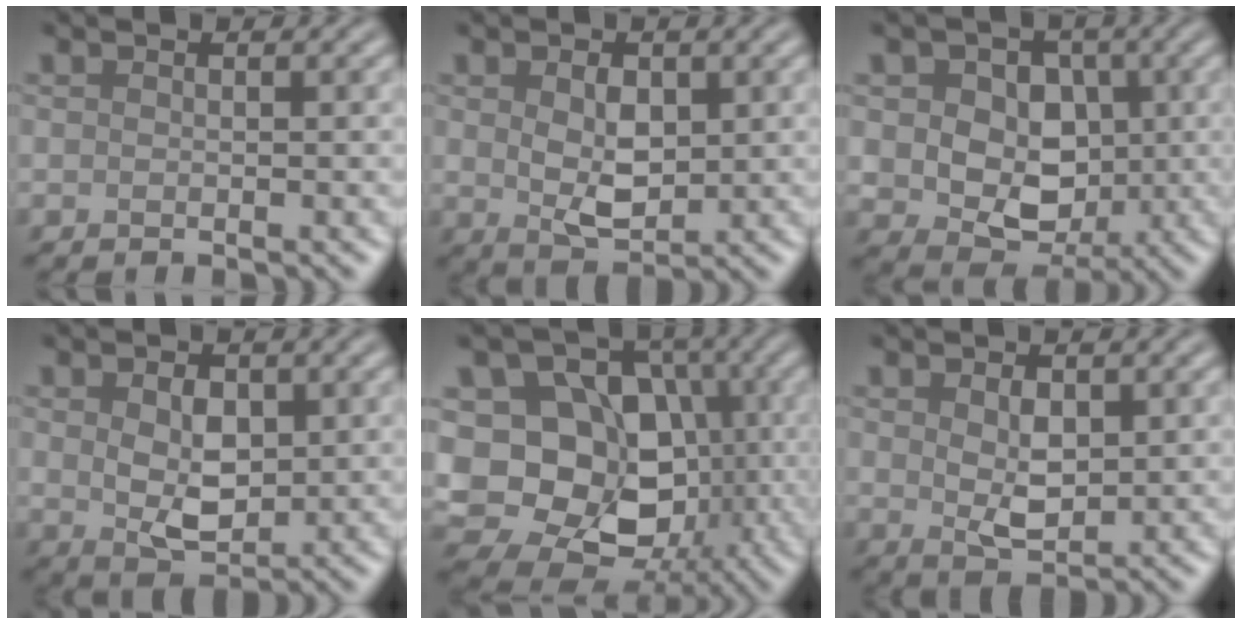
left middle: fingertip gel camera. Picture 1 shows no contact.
{"total": 4.1, "force": [0.5, 2.6, 3.2], "torque": [-0.060, -0.003, 0.015]}
{"total": 10.1, "force": [1.3, 8.2, 5.7], "torque": [-0.086, 0.023, 0.012]}
{"total": 4.6, "force": [0.4, 3.0, 3.5], "torque": [-0.065, -0.003, 0.014]}
{"total": 14.3, "force": [-1.3, 11.9, 7.8], "torque": [-0.134, -0.015, -0.027]}
{"total": 3.2, "force": [0.5, 1.9, 2.5], "torque": [-0.049, -0.001, 0.015]}